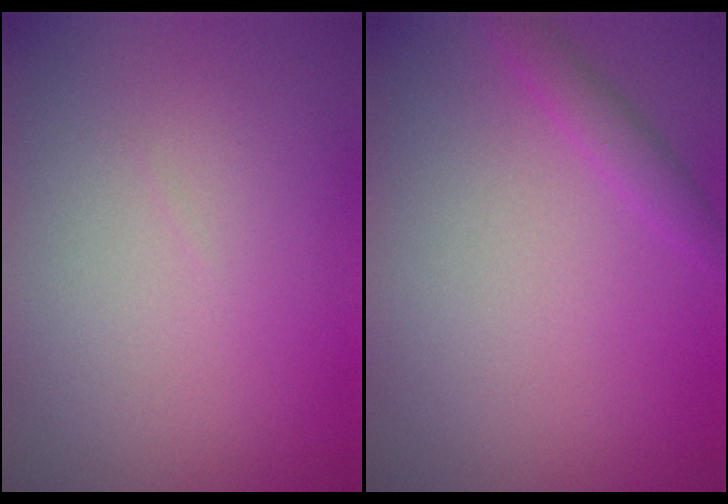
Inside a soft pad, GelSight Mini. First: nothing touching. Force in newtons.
{"total": 1.5, "press": 1.5, "slide": 0.1}